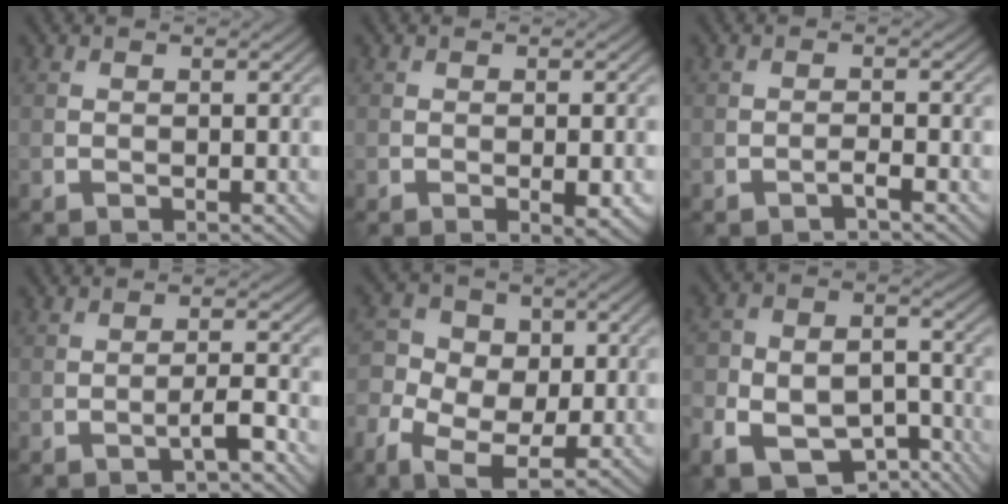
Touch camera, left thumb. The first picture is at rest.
{"total": 2.8, "force": [-0.9, 0.8, 2.5], "torque": [-0.040, -0.002, -0.010]}
{"total": 1.2, "force": [-0.9, 0.1, 0.8], "torque": [-0.014, 0.005, -0.019]}
{"total": 2.5, "force": [-1.5, 0.3, 2.0], "torque": [-0.033, 0.013, -0.032]}
{"total": 8.3, "force": [-2.4, 6.1, 5.1], "torque": [-0.119, -0.012, -0.053]}
{"total": 13.2, "force": [-7.2, 8.5, 7.1], "torque": [-0.143, -0.029, -0.108]}